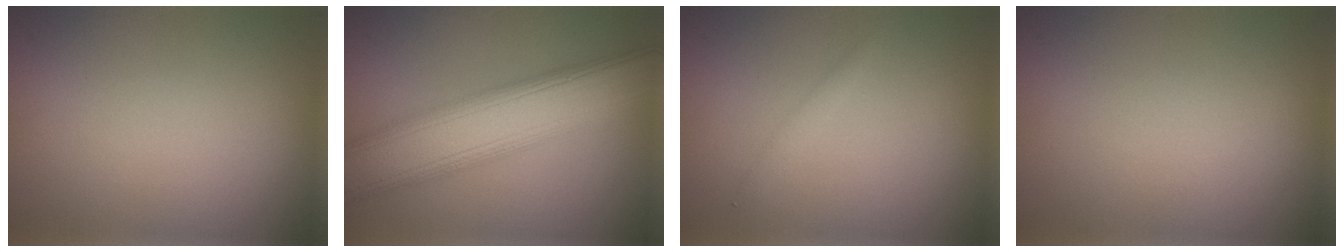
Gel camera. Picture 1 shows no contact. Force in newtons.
{"total": 10.5, "press": 10.5, "slide": 0.3}
{"total": 0.8, "press": 0.8, "slide": 0.0}
{"total": 0.0}